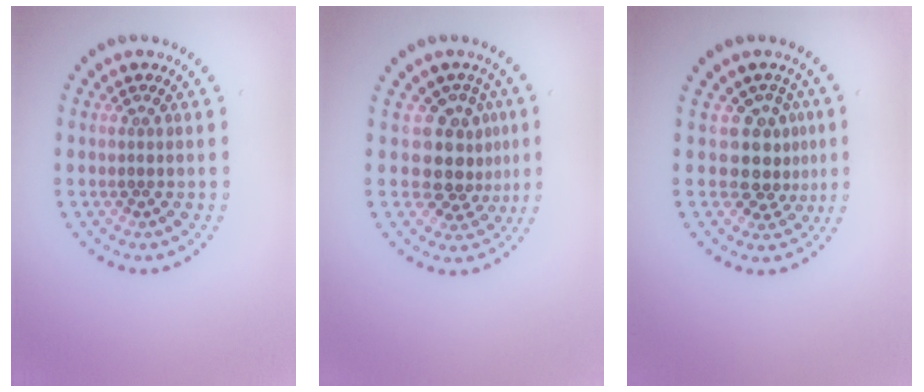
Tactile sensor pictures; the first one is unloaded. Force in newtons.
{"total": 4.0, "press": 3.1, "slide": 2.5}
{"total": 3.2, "press": 2.4, "slide": 2.1}